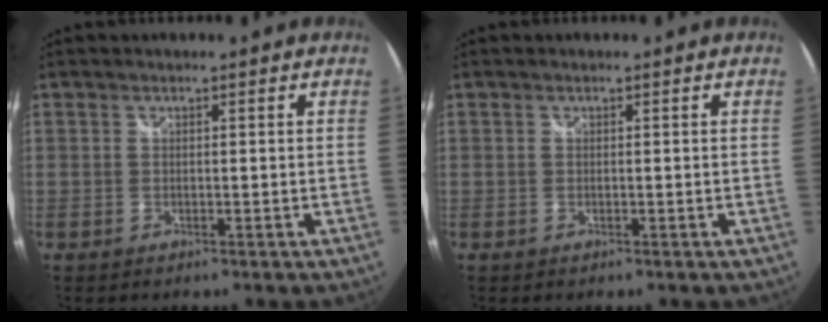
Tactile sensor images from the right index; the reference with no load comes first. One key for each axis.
{"total": 0.0}